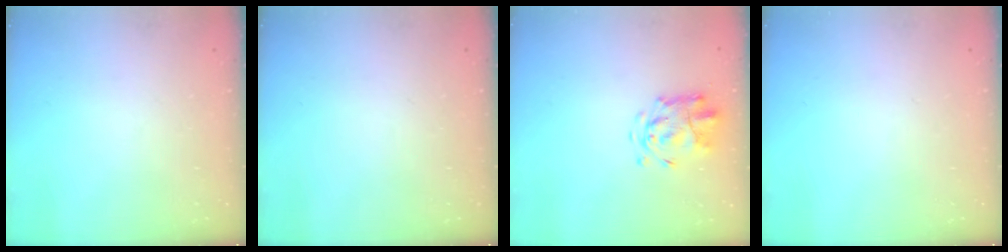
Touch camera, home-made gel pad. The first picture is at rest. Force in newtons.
{"total": 0.0}
{"total": 4.5, "press": 4.5, "slide": 0.5}
{"total": 0.0}